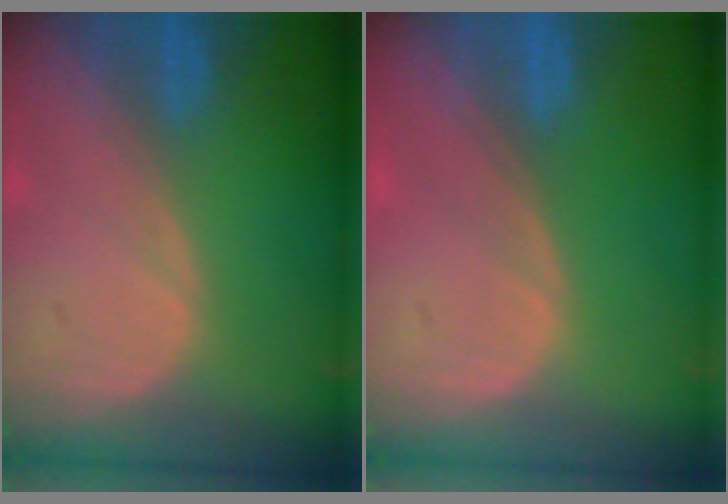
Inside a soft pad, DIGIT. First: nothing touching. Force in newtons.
{"total": 0.0}